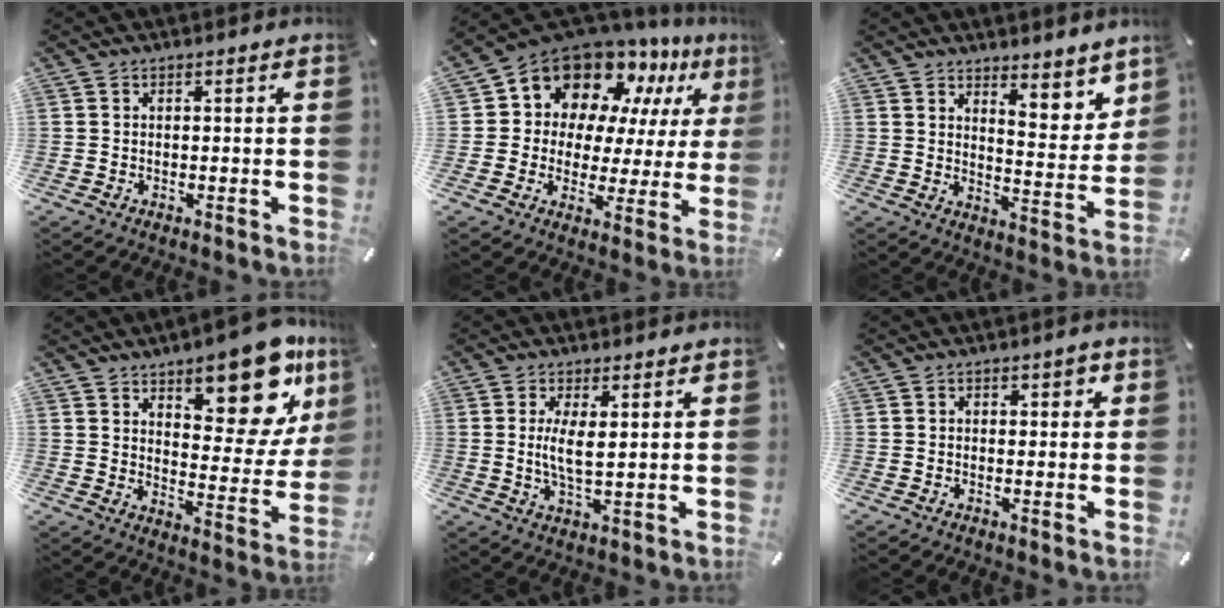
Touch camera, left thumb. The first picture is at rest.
{"total": 13.5, "force": [10.5, 7.9, 2.9], "torque": [-0.066, -0.101, 0.190]}
{"total": 8.1, "force": [6.8, 3.3, 2.8], "torque": [-0.011, -0.074, 0.115]}
{"total": 19.4, "force": [12.4, 8.7, 12.1], "torque": [-0.138, -0.099, 0.202]}
{"total": 6.0, "force": [1.6, 1.9, 5.5], "torque": [-0.108, -0.008, 0.023]}
{"total": 1.6, "force": [0.5, 1.1, 1.1], "torque": [-0.007, 0.001, 0.002]}